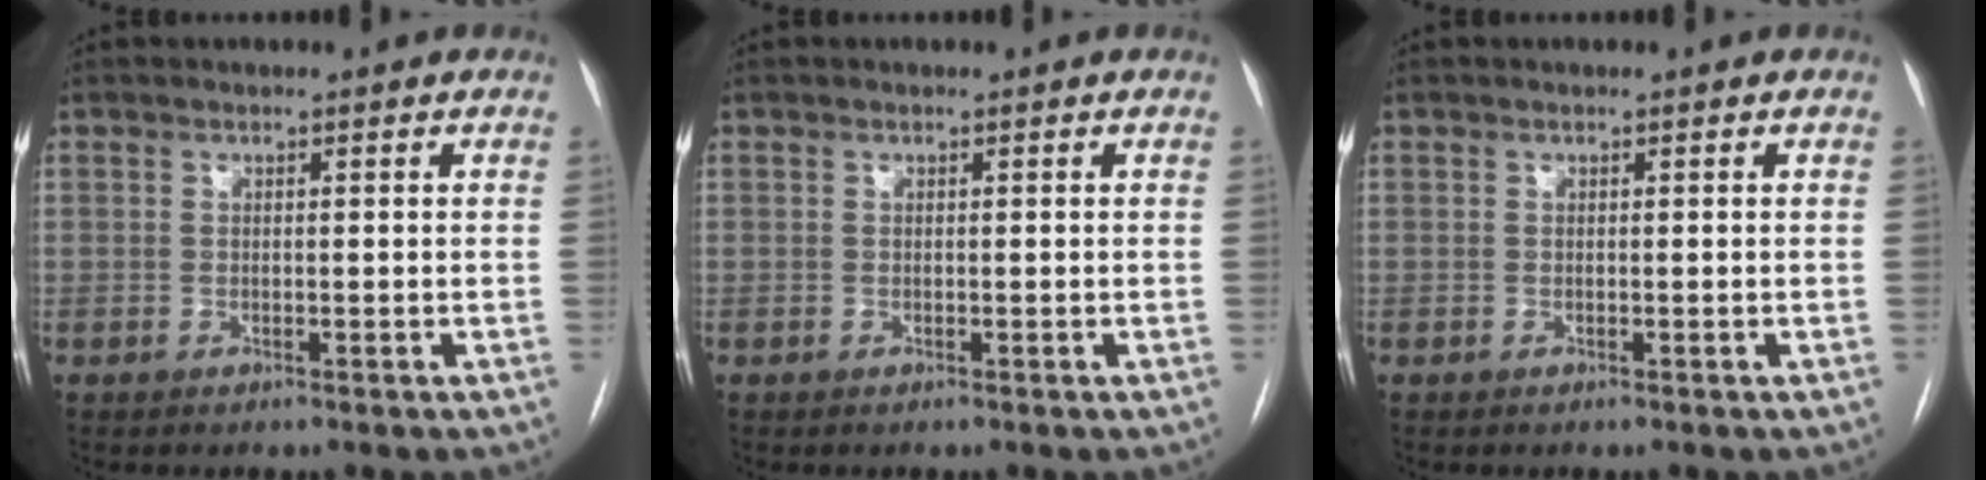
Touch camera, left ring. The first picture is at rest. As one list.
[{"total": 0.0}, {"total": 0.0}]